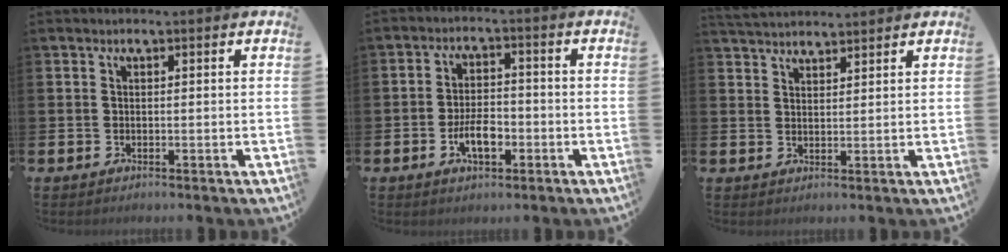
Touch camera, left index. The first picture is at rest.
{"total": 4.7, "force": [-1.6, 2.4, 3.8], "torque": [-0.052, 0.002, -0.031]}
{"total": 3.4, "force": [3.4, 0.5, 0.3], "torque": [-0.011, -0.015, 0.062]}